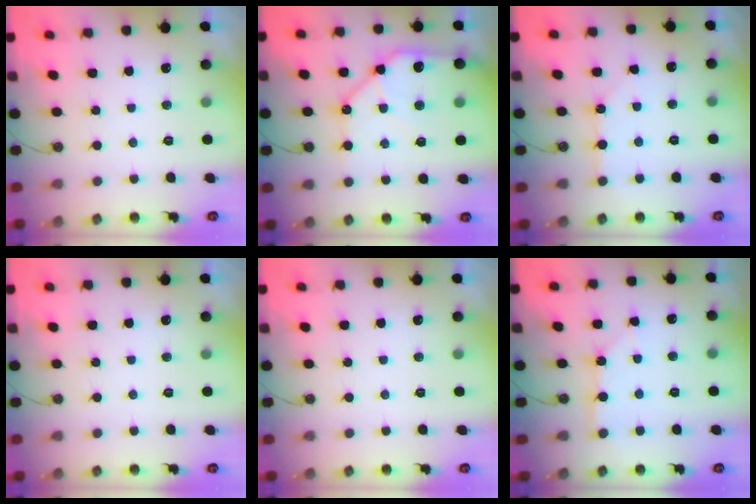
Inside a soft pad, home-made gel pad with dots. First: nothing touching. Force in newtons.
{"total": 14.3, "press": 14.2, "slide": 2.0}
{"total": 3.8, "press": 3.8, "slide": 0.5}
{"total": 0.0}
{"total": 0.0}
{"total": 2.7, "press": 2.7, "slide": 0.4}